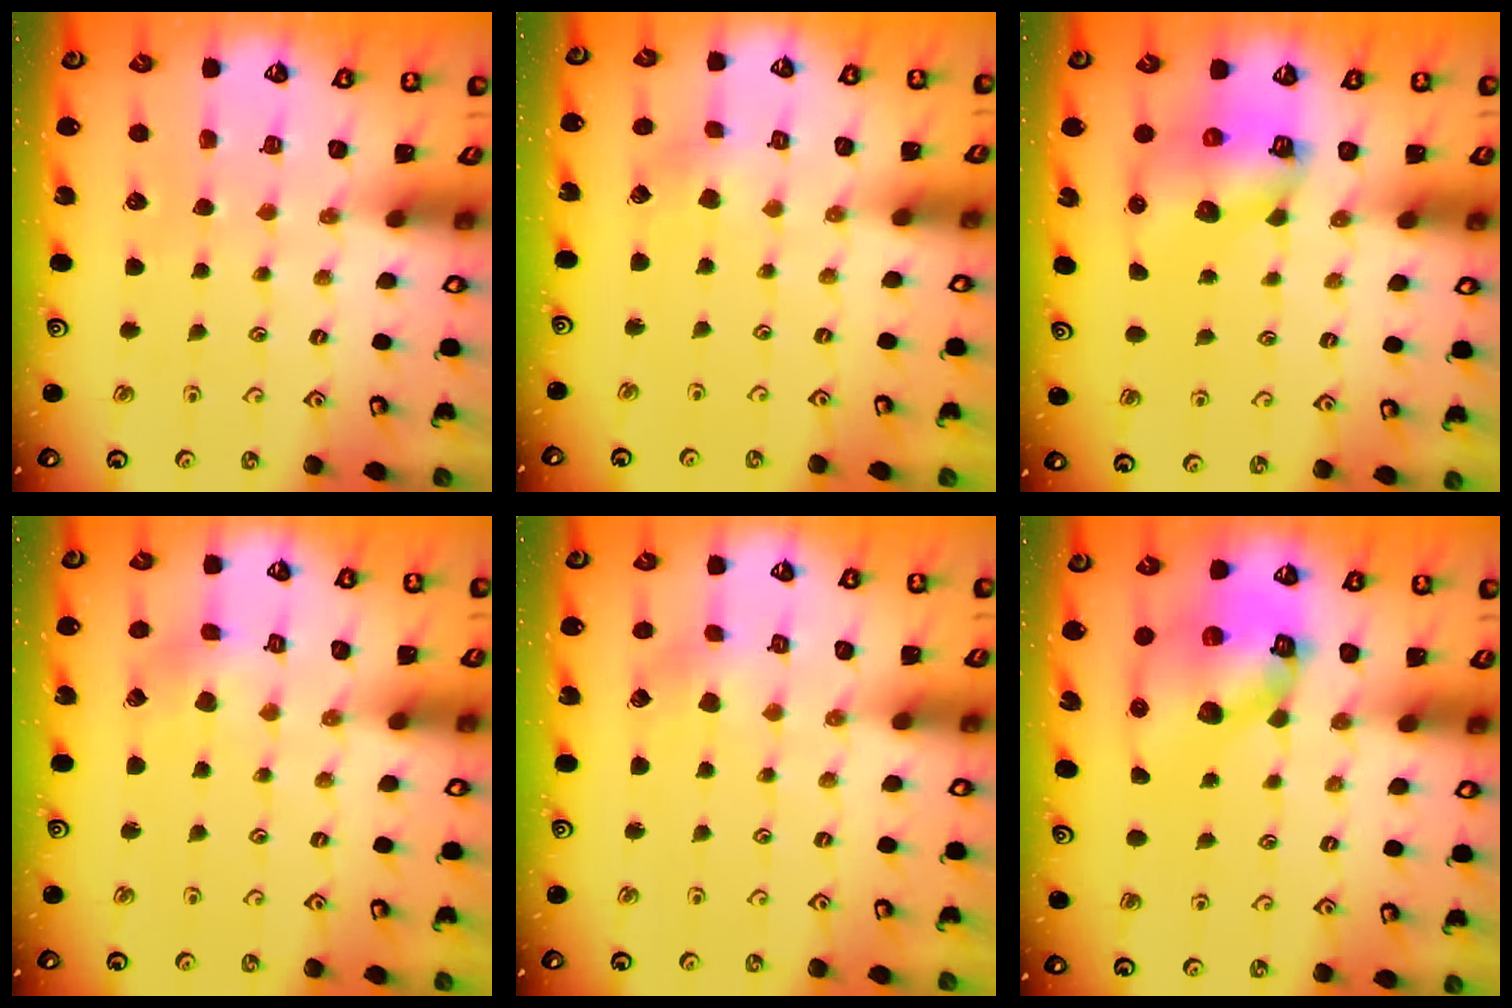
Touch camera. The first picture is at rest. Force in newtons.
{"total": 1.8, "press": 1.8, "slide": 0.1}
{"total": 8.5, "press": 8.4, "slide": 0.9}
{"total": 2.1, "press": 2.1, "slide": 0.2}
{"total": 2.1, "press": 2.1, "slide": 0.2}
{"total": 14.6, "press": 14.4, "slide": 2.2}